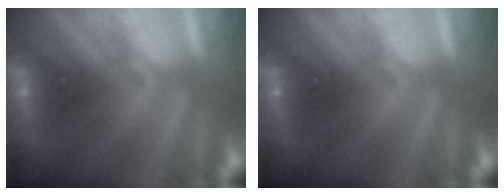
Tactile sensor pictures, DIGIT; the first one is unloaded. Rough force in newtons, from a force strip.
{"total": 0.0}